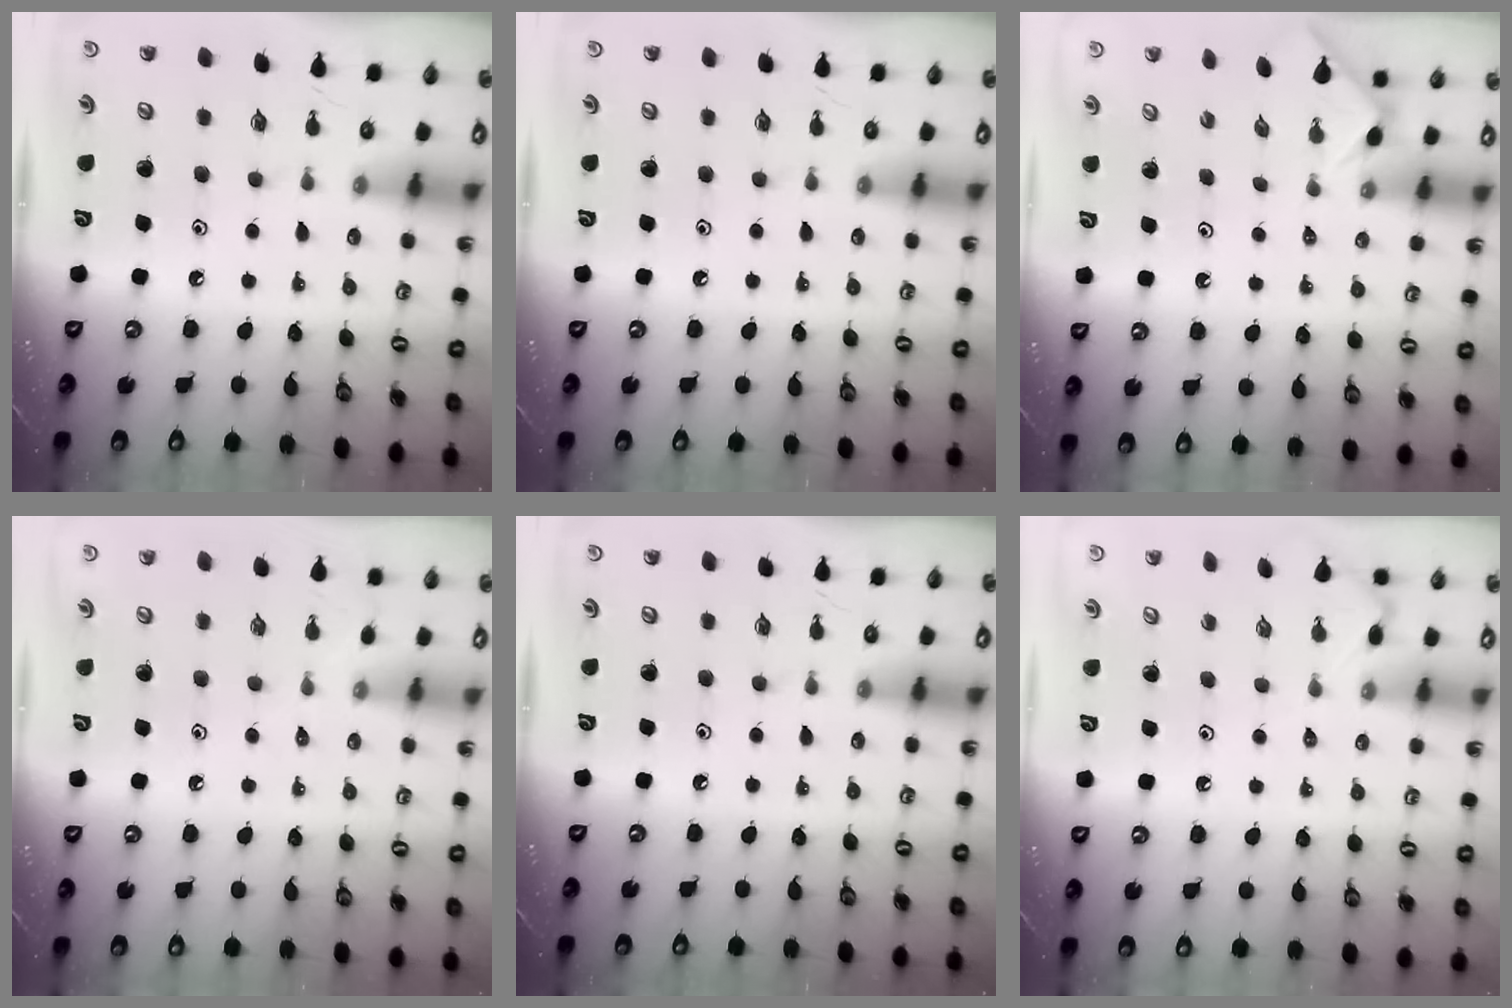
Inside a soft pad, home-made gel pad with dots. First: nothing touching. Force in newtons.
{"total": 0.0}
{"total": 1.3, "press": 1.2, "slide": 0.4}
{"total": 2.1, "press": 2.1, "slide": 0.4}
{"total": 0.0}
{"total": 4.1, "press": 4.1, "slide": 0.7}